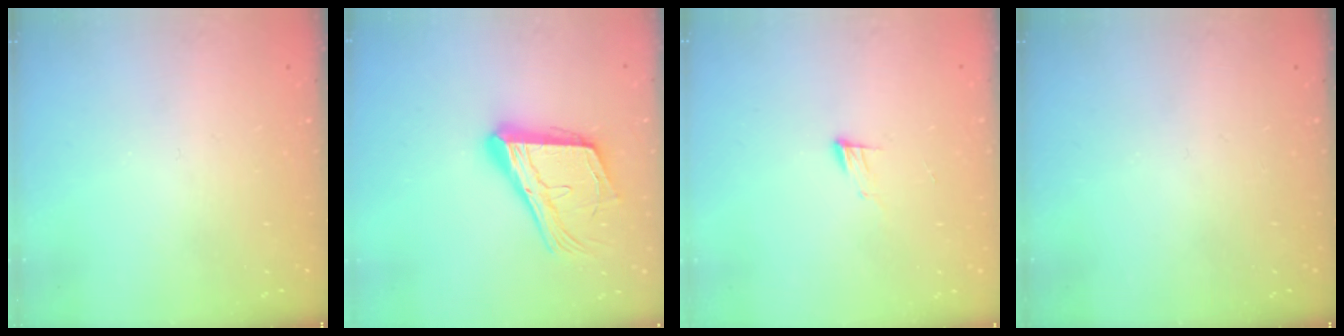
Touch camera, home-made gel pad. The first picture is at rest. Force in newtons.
{"total": 18.8, "press": 18.5, "slide": 3.2}
{"total": 6.3, "press": 6.2, "slide": 0.5}
{"total": 0.0}